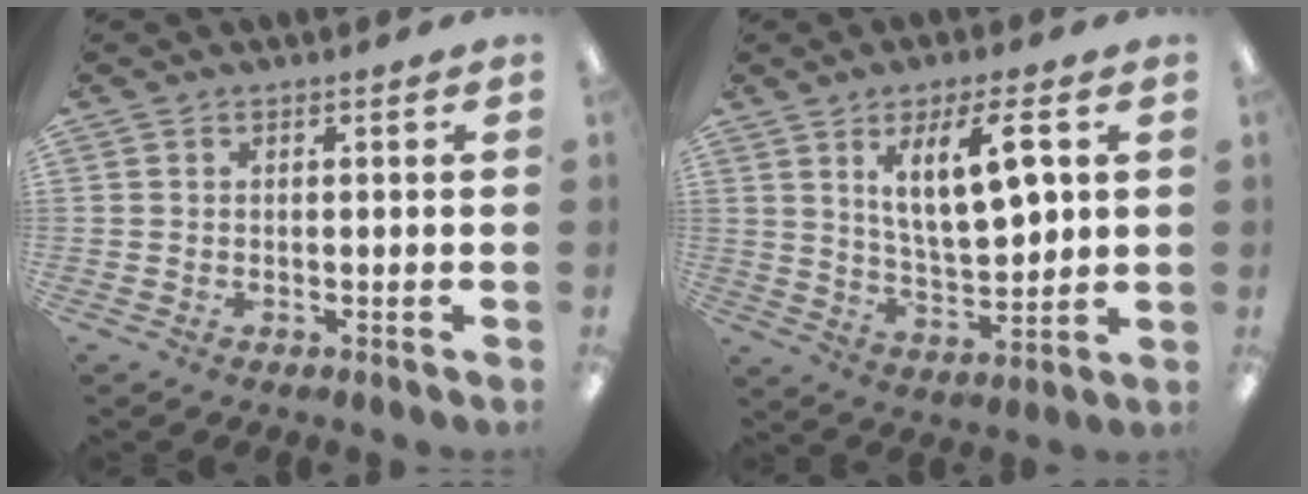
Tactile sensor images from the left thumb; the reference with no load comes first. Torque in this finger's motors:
{"motor_torque": [1.29, 2.12, 1.18, -1.23, 0.42]}